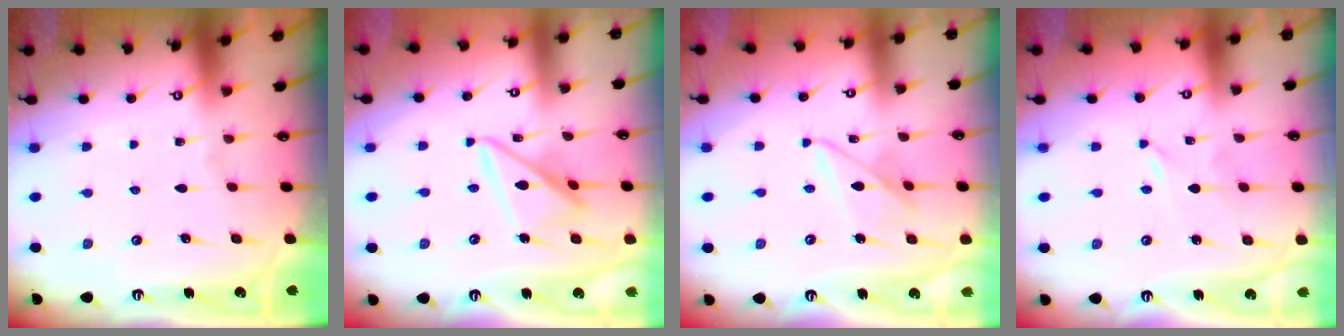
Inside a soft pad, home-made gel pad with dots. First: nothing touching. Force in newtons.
{"total": 12.7, "press": 12.6, "slide": 1.2}
{"total": 8.3, "press": 8.3, "slide": 0.4}
{"total": 0.0}